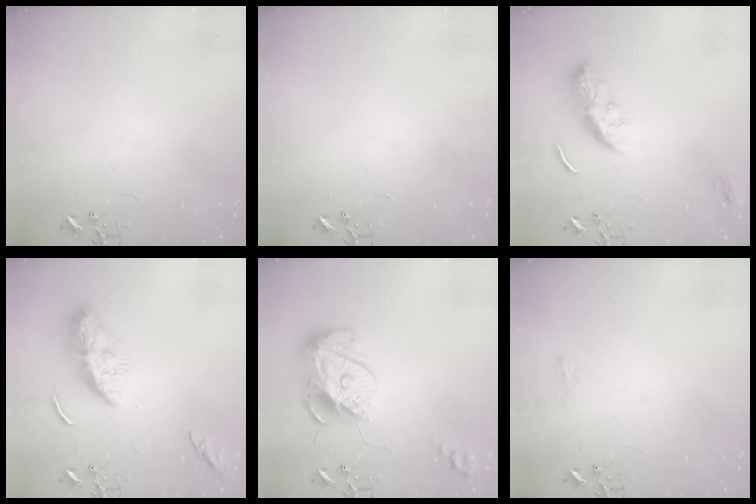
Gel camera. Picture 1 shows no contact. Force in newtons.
{"total": 0.0}
{"total": 10.9, "press": 10.9, "slide": 0.7}
{"total": 11.4, "press": 11.3, "slide": 1.0}
{"total": 13.9, "press": 13.8, "slide": 1.3}
{"total": 6.9, "press": 6.8, "slide": 0.7}